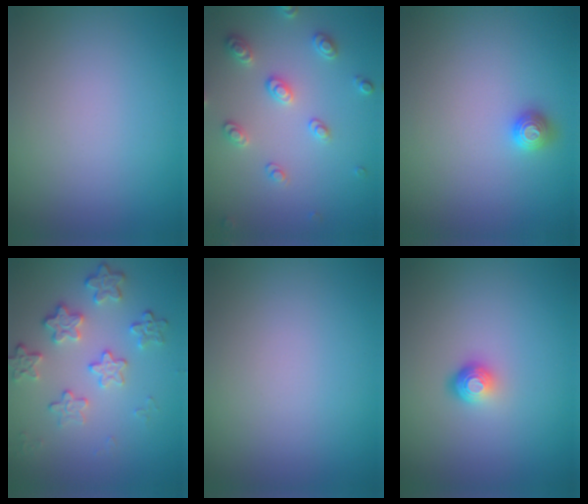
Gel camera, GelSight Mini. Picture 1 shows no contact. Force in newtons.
{"total": 3.0, "press": 2.9, "slide": 0.6}
{"total": 1.2, "press": 1.1, "slide": 0.2}
{"total": 3.9, "press": 3.2, "slide": 2.2}
{"total": 0.0}
{"total": 1.8, "press": 1.2, "slide": 1.4}